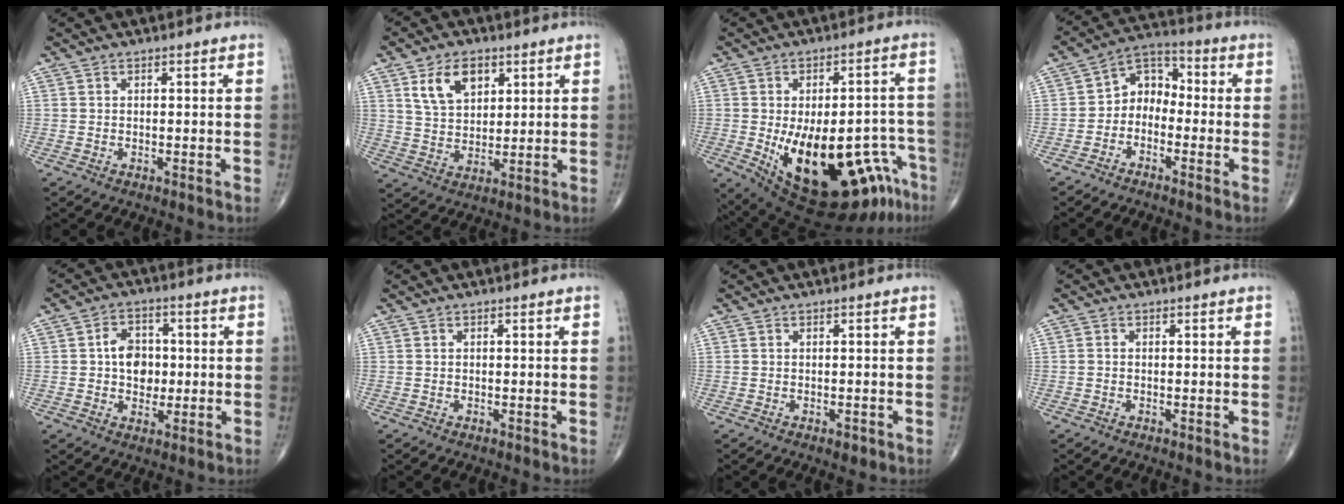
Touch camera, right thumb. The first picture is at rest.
{"total": 9.3, "force": [4.3, 5.9, 5.8], "torque": [-0.082, -0.019, 0.082]}
{"total": 25.8, "force": [-10.8, 11.4, 20.5], "torque": [-0.244, 0.030, -0.130]}
{"total": 7.3, "force": [-2.0, 5.6, 4.1], "torque": [-0.040, 0.043, -0.057]}
{"total": 7.6, "force": [0.2, 5.8, 4.9], "torque": [-0.047, 0.009, -0.001]}
{"total": 0.0}
{"total": 1.2, "force": [-0.6, 0.7, 0.8], "torque": [-0.010, -0.001, -0.006]}
{"total": 0.6, "force": [-0.1, 0.5, 0.3], "torque": [-0.004, 0.001, -0.006]}